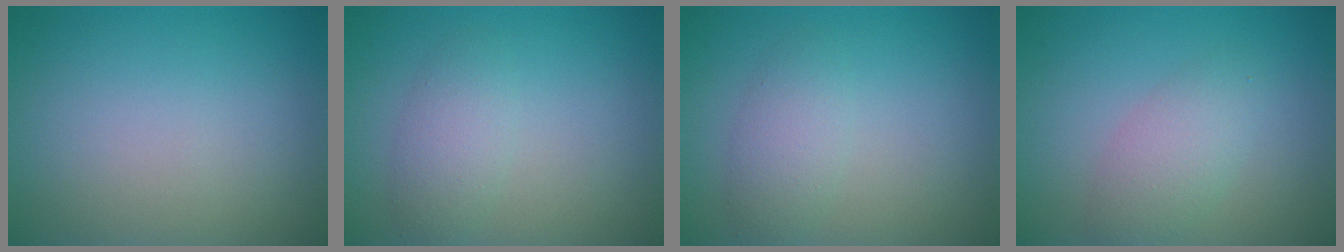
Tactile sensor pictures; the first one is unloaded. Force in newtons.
{"total": 2.4, "press": 2.4, "slide": 0.1}
{"total": 2.4, "press": 2.4, "slide": 0.1}
{"total": 2.8, "press": 2.8, "slide": 0.1}